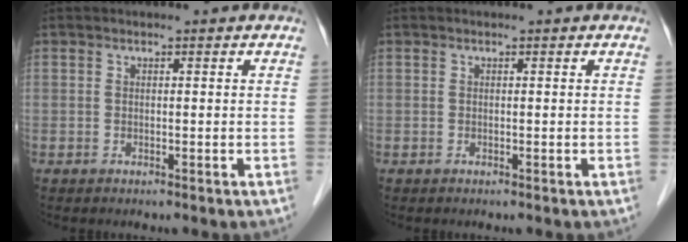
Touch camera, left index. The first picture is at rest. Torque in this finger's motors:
{"motor_torque": [0.00, 0.00, 0.01, 0.00]}